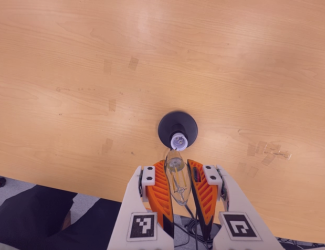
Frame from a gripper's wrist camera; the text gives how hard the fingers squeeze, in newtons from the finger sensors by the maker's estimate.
{"total": 22.1, "left": 24.5, "right": 19.7}